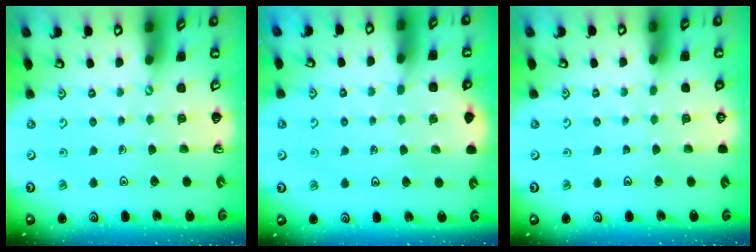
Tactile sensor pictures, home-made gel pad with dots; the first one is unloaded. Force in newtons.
{"total": 3.4, "press": 3.4, "slide": 0.4}
{"total": 0.0}